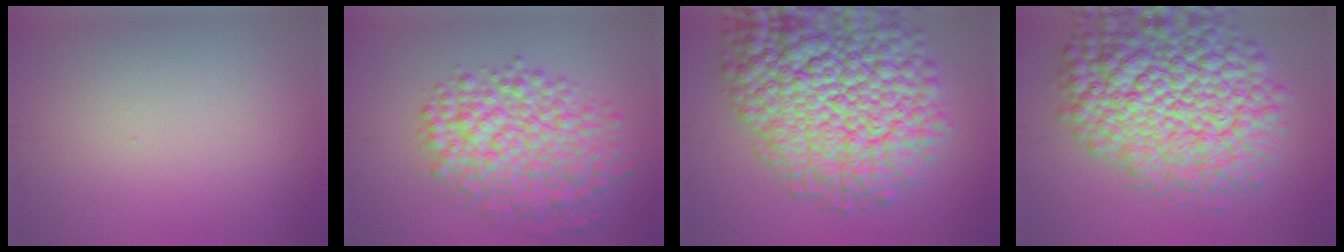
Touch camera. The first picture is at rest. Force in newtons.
{"total": 7.6, "press": 7.6, "slide": 0.2}
{"total": 15.4, "press": 15.4, "slide": 0.6}
{"total": 13.0, "press": 12.9, "slide": 0.5}